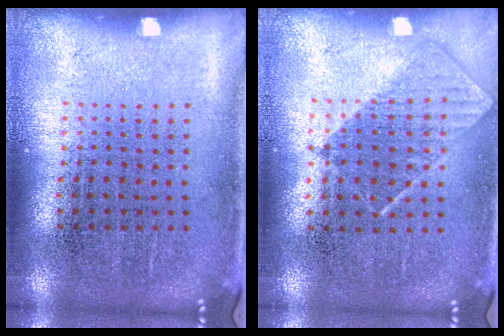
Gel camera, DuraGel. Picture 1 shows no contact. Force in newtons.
{"total": 0.8, "press": 0.8, "slide": 0.4}